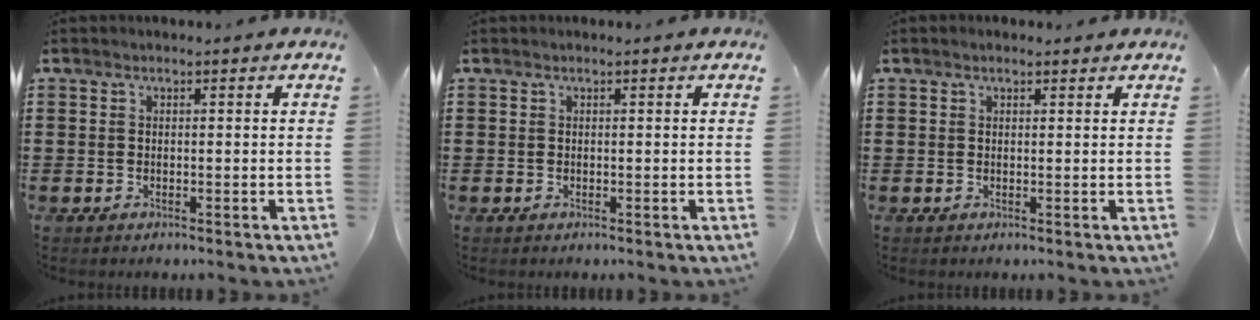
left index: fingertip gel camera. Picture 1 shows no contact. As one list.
[{"total": 0.0}, {"total": 0.8, "force": [0.6, 0.3, 0.3], "torque": [-0.007, 0.003, 0.012]}]